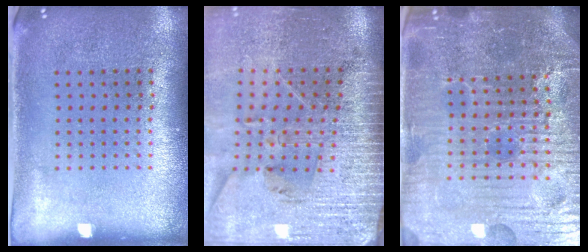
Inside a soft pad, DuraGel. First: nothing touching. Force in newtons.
{"total": 4.0, "press": 3.4, "slide": 2.0}
{"total": 6.2, "press": 5.7, "slide": 2.4}